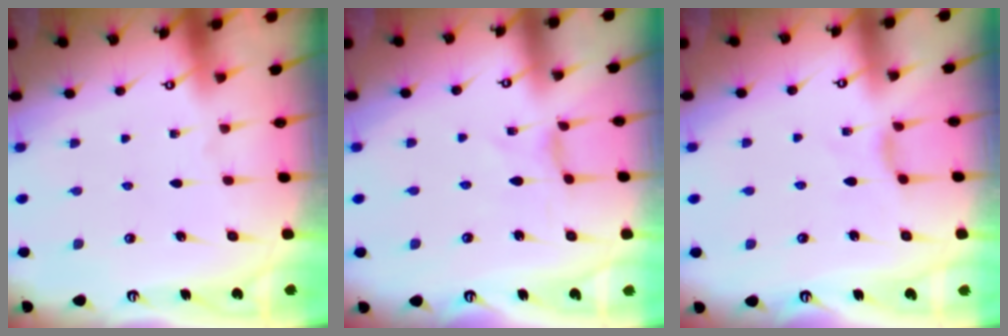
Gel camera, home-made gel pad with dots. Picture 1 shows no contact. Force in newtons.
{"total": 0.0}
{"total": 2.3, "press": 2.2, "slide": 0.6}